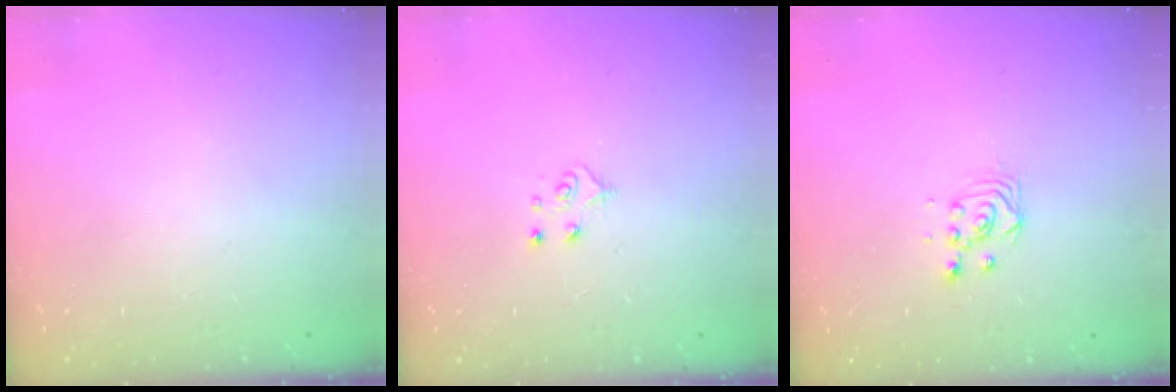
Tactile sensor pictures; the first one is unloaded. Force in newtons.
{"total": 4.9, "press": 4.8, "slide": 0.5}
{"total": 3.4, "press": 3.4, "slide": 0.1}